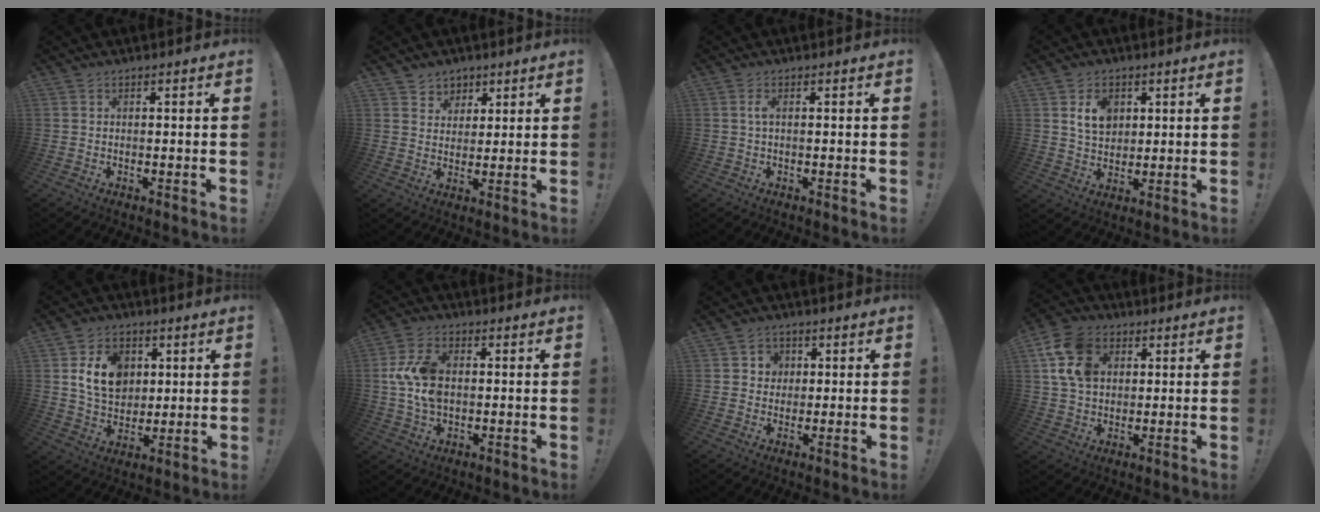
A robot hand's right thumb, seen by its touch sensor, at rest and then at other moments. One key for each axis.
{"total": 5.6, "fx": 3.4, "fy": 4.5, "fz": -0.1, "tx": 0.004, "ty": -0.033, "tz": 0.066}
{"total": 1.9, "fx": 0.1, "fy": 0.4, "fz": 1.9, "tx": -0.042, "ty": 0.006, "tz": 0.000}
{"total": 8.5, "fx": 3.0, "fy": 6.4, "fz": 4.7, "tx": -0.070, "ty": -0.003, "tz": 0.057}
{"total": 14.0, "fx": 4.1, "fy": 10.7, "fz": 8.0, "tx": -0.124, "ty": -0.004, "tz": 0.083}
{"total": 11.8, "fx": 0.8, "fy": 8.2, "fz": 8.4, "tx": -0.164, "ty": 0.008, "tz": 0.021}
{"total": 4.3, "fx": 1.0, "fy": 4.0, "fz": 1.0, "tx": -0.019, "ty": 0.003, "tz": 0.019}
{"total": 14.2, "fx": 4.7, "fy": 10.8, "fz": 7.9, "tx": -0.133, "ty": -0.004, "tz": 0.096}